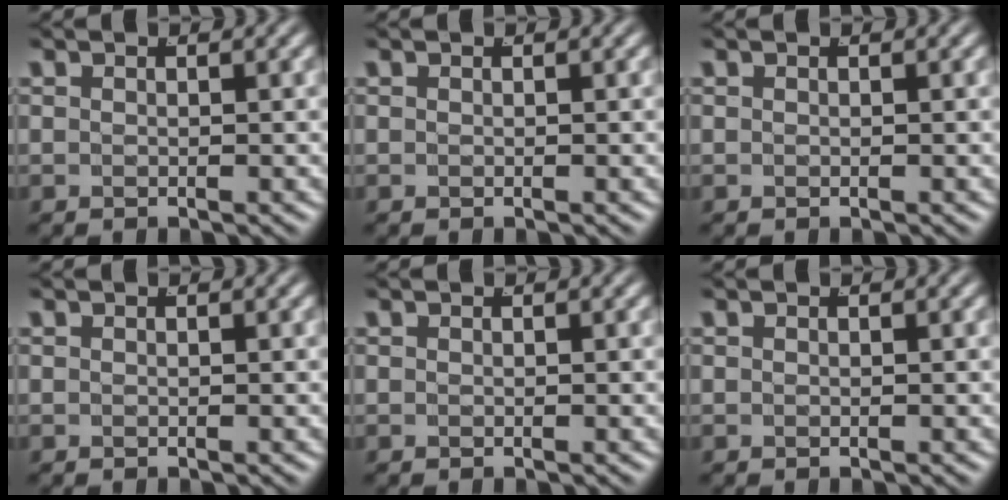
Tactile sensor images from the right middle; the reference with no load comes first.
{"total": 0.0}
{"total": 0.0}
{"total": 0.0}
{"total": 0.0}
{"total": 0.0}